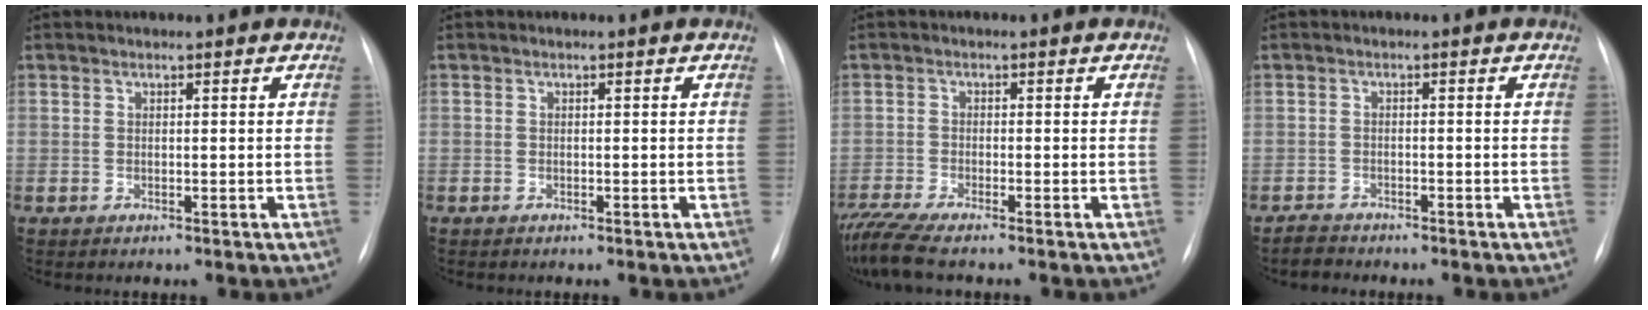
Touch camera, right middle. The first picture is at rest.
{"total": 0.0}
{"total": 6.3, "force": [-5.5, -0.3, 3.1], "torque": [-0.068, -0.018, -0.103]}
{"total": 1.7, "force": [-1.7, 0.4, -0.2], "torque": [0.000, -0.005, -0.031]}